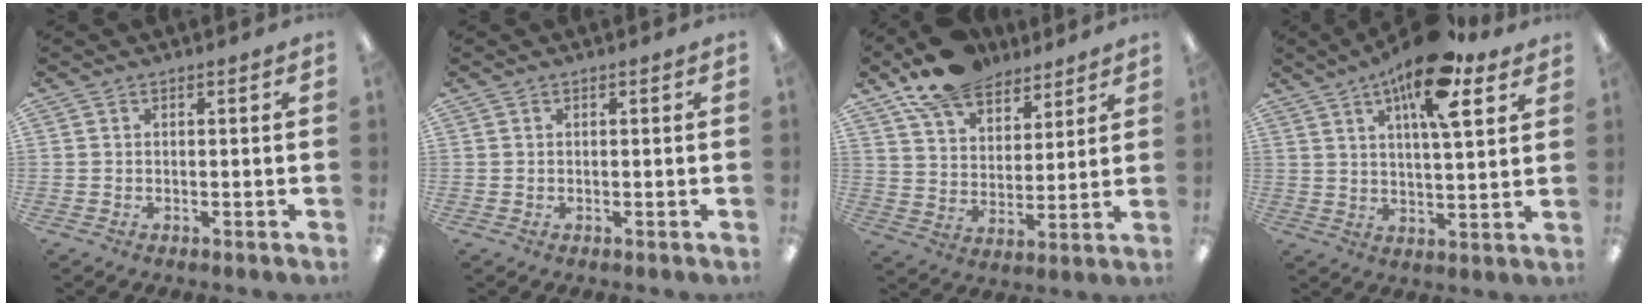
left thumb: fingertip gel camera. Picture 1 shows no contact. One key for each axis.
{"total": 0.0}
{"total": 13.2, "fx": 10.5, "fy": 6.4, "fz": 4.8, "tx": -0.090, "ty": -0.056, "tz": 0.197}
{"total": 15.5, "fx": 9.0, "fy": 5.1, "fz": 11.5, "tx": -0.174, "ty": -0.036, "tz": 0.143}